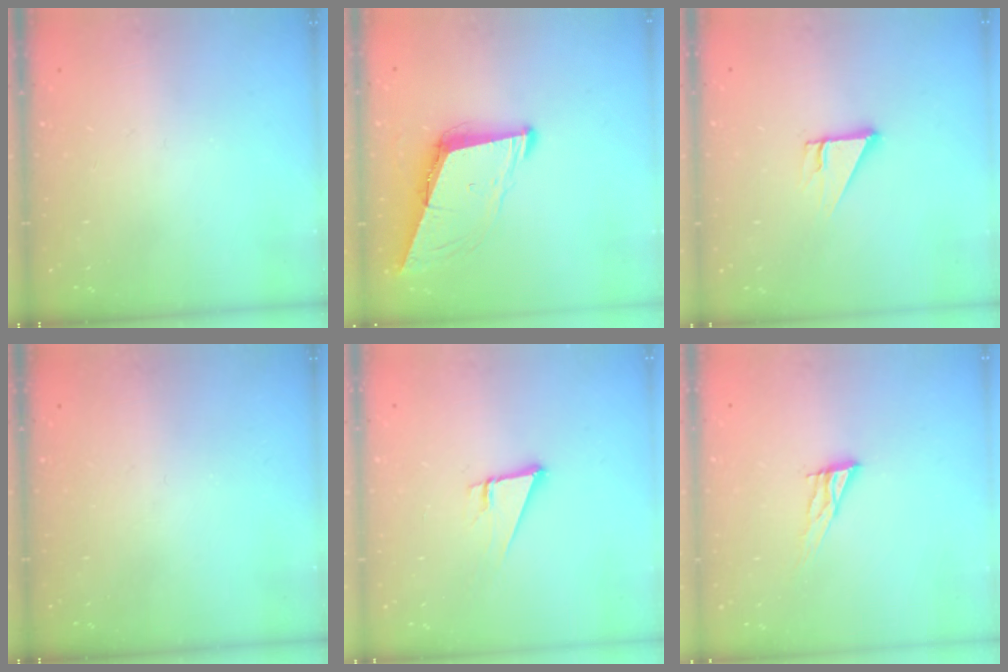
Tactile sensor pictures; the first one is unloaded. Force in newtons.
{"total": 8.6, "press": 7.8, "slide": 3.6}
{"total": 3.7, "press": 3.7, "slide": 0.2}
{"total": 0.0}
{"total": 3.7, "press": 3.7, "slide": 0.2}
{"total": 7.5, "press": 7.5, "slide": 0.3}